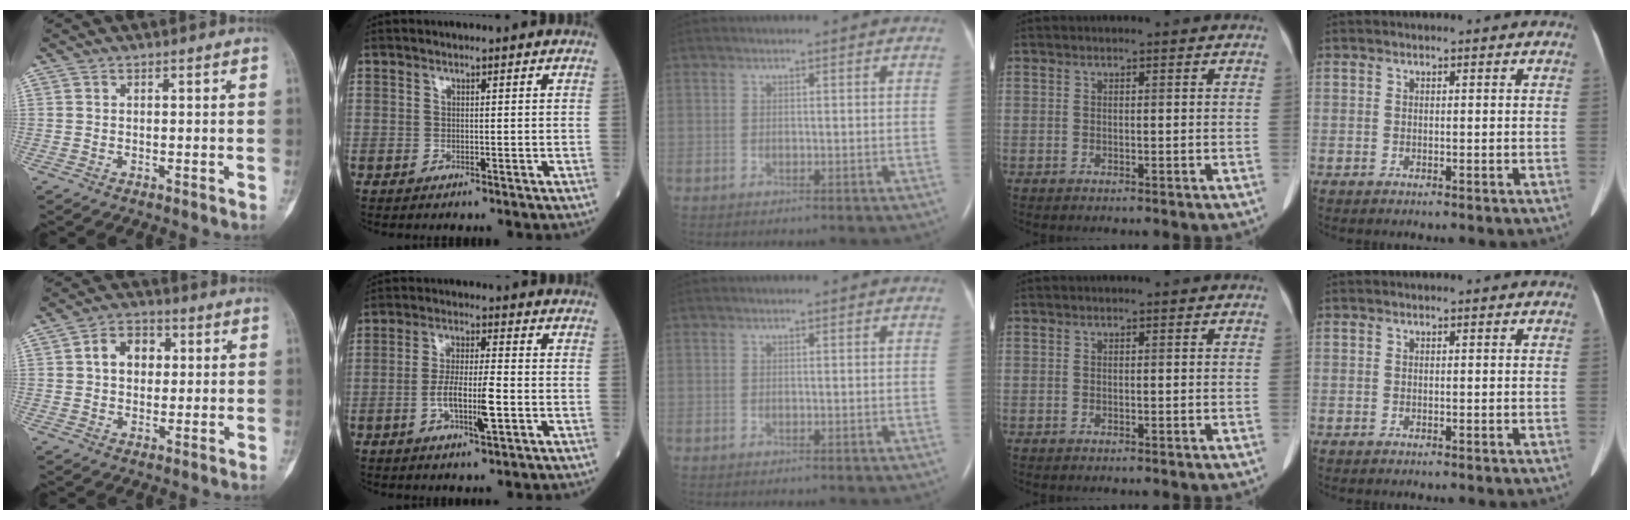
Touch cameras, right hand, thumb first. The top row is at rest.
{"thumb": {"total": 7.4, "force": [1.3, 5.5, 4.7], "torque": [-0.049, 0.012, 0.016]}, "index": {"total": 7.1, "force": [-2.0, 1.1, 6.7], "torque": [-0.124, 0.000, -0.038]}}